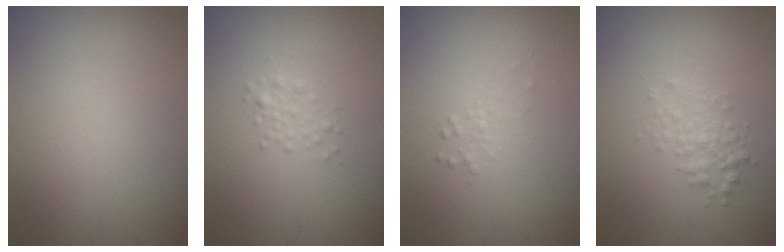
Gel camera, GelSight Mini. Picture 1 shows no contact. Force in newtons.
{"total": 1.3, "press": 1.3, "slide": 0.0}
{"total": 0.9, "press": 0.9, "slide": 0.0}
{"total": 2.0, "press": 2.0, "slide": 0.1}